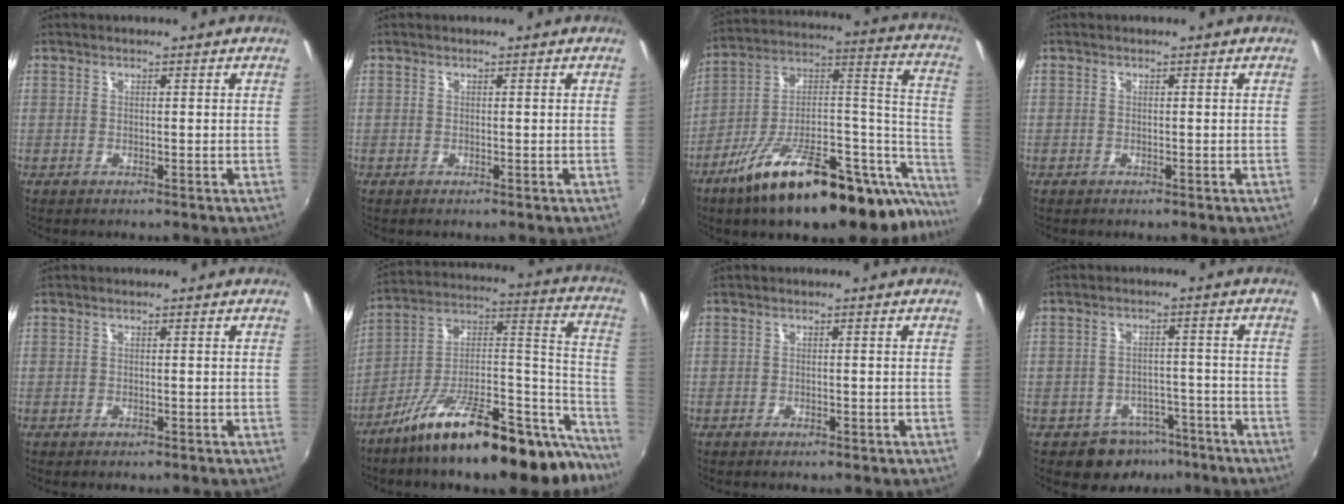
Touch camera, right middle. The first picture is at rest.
{"total": 0.0}
{"total": 30.9, "force": [-21.1, 9.4, 20.5], "torque": [-0.265, 0.017, -0.328]}
{"total": 0.5, "force": [-0.4, 0.3, 0.0], "torque": [0.000, -0.001, -0.008]}
{"total": 0.7, "force": [-0.5, 0.3, 0.3], "torque": [-0.007, -0.001, -0.008]}
{"total": 26.3, "force": [-18.9, 7.5, 16.6], "torque": [-0.208, 0.023, -0.296]}
{"total": 1.4, "force": [-1.0, 0.7, 0.7], "torque": [-0.015, -0.002, -0.014]}
{"total": 7.0, "force": [-4.9, 4.9, 1.4], "torque": [-0.028, 0.024, -0.055]}